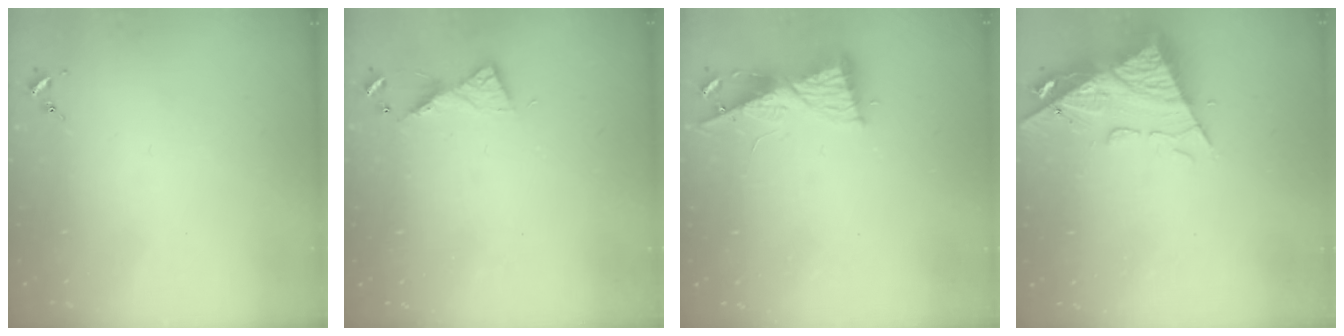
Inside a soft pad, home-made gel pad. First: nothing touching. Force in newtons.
{"total": 6.4, "press": 6.4, "slide": 0.6}
{"total": 8.5, "press": 8.5, "slide": 0.7}
{"total": 12.3, "press": 12.2, "slide": 1.3}